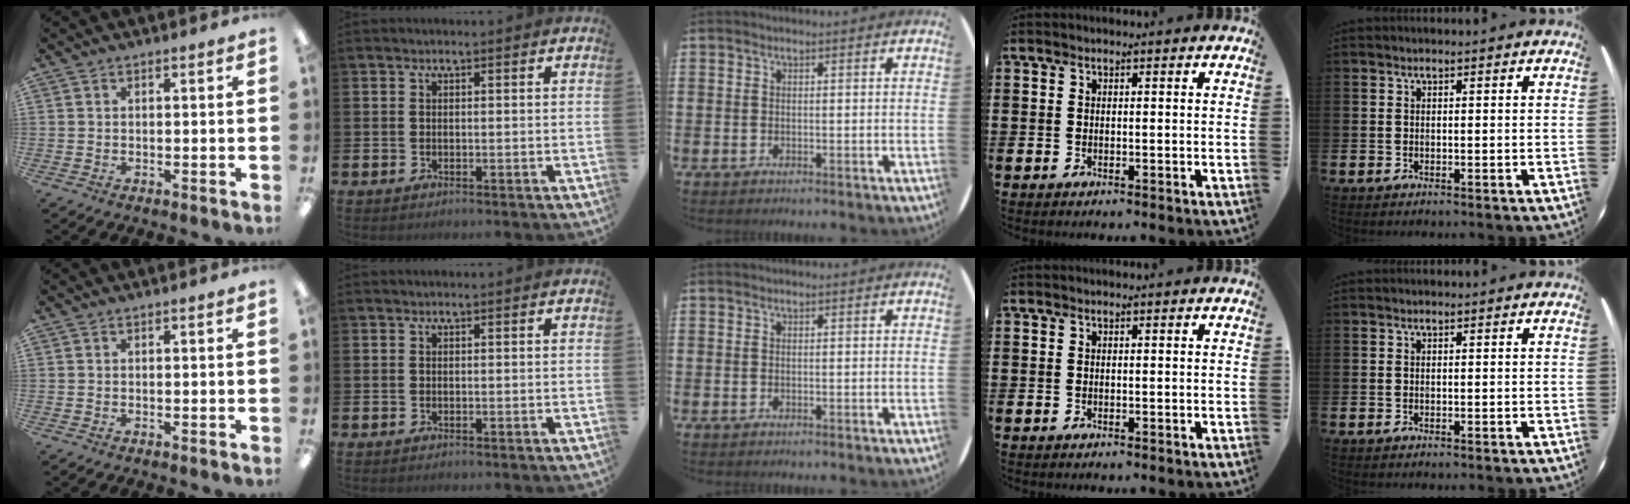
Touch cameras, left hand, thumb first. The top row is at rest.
{}